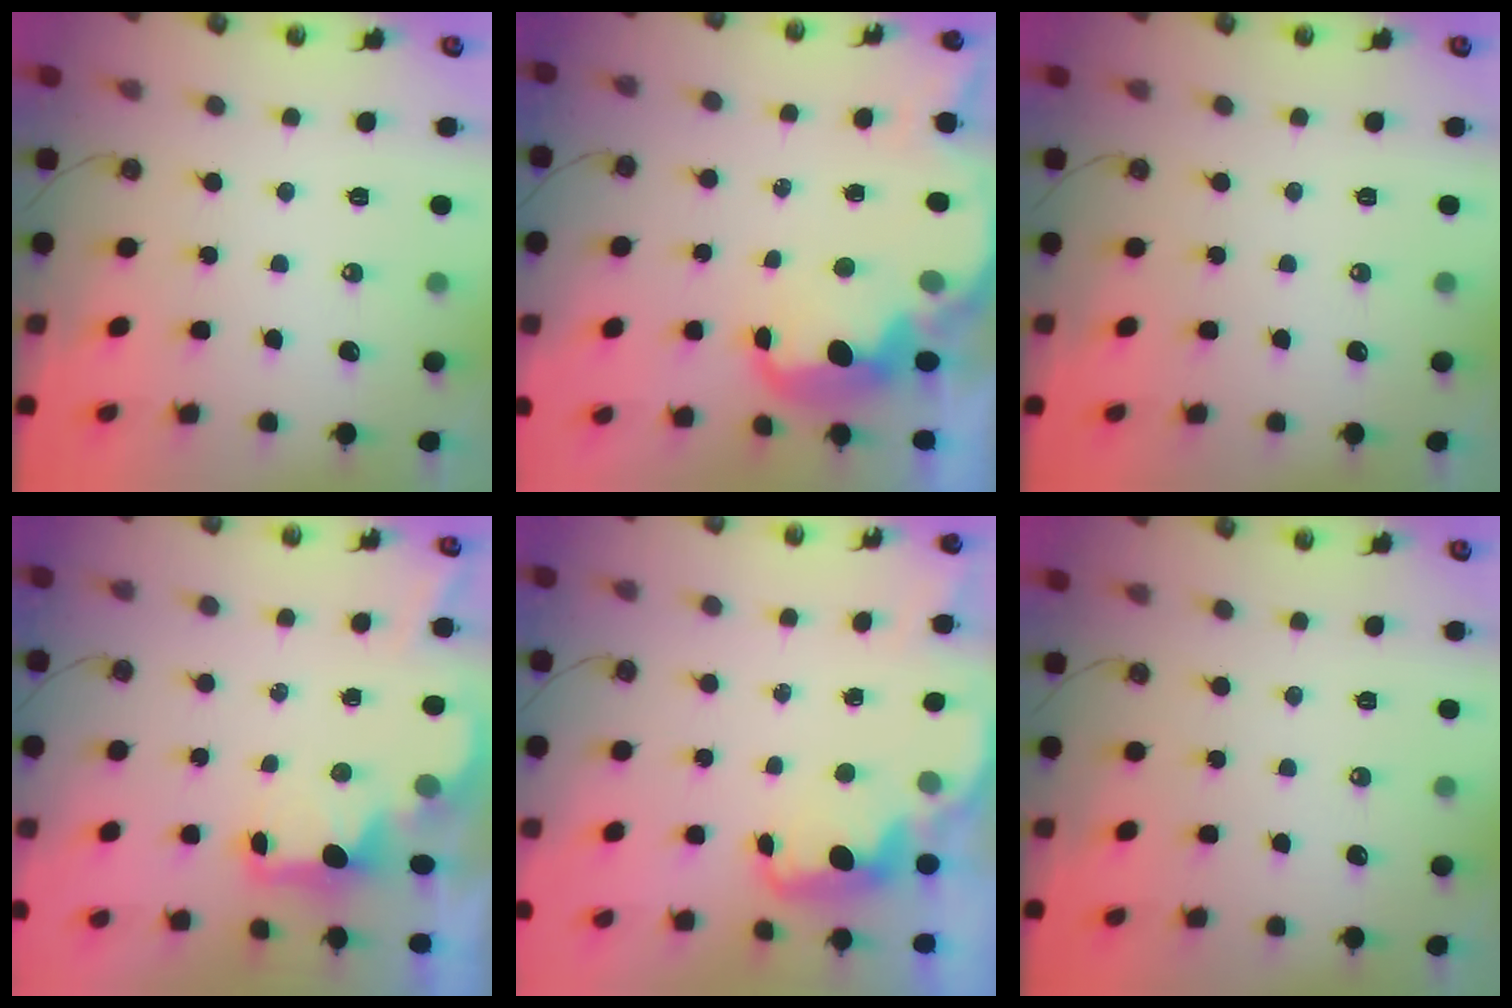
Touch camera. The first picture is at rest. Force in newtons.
{"total": 7.0, "press": 7.0, "slide": 0.6}
{"total": 0.0}
{"total": 2.2, "press": 2.1, "slide": 0.8}
{"total": 2.3, "press": 2.3, "slide": 0.5}
{"total": 0.0}